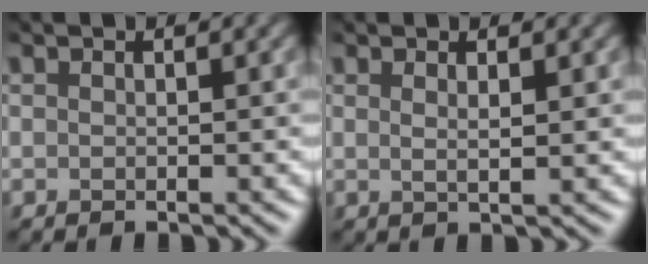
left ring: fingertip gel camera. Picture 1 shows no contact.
{"total": 1.5, "force": [0.7, 0.4, 1.3], "torque": [-0.017, 0.002, 0.003]}